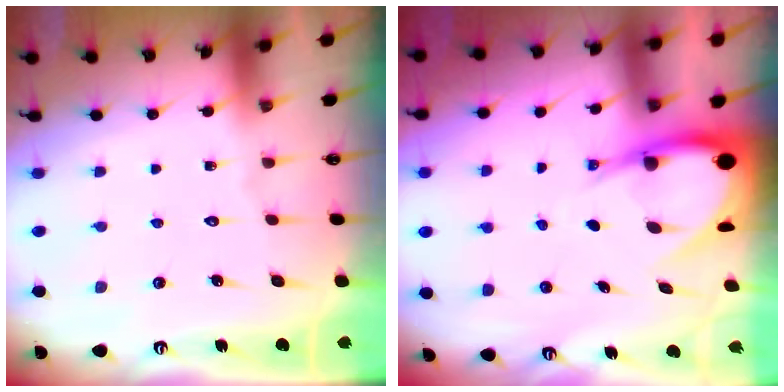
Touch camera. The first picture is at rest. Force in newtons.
{"total": 9.0, "press": 8.9, "slide": 0.9}